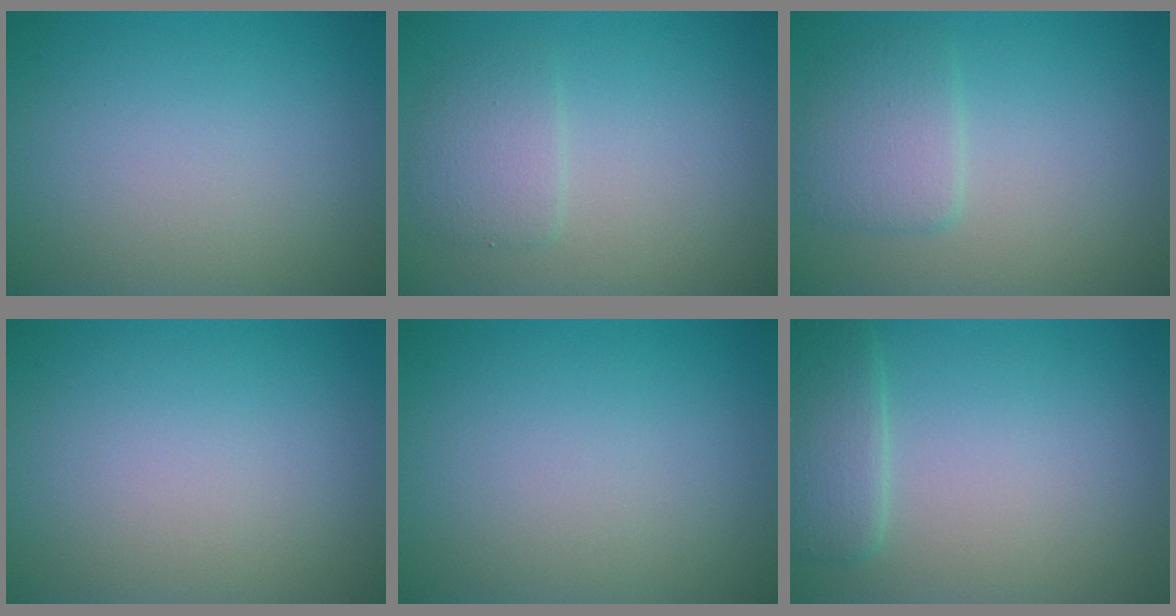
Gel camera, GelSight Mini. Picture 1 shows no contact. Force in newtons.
{"total": 2.3, "press": 2.3, "slide": 0.3}
{"total": 2.8, "press": 2.8, "slide": 0.3}
{"total": 0.0}
{"total": 0.0}
{"total": 2.4, "press": 1.7, "slide": 1.7}